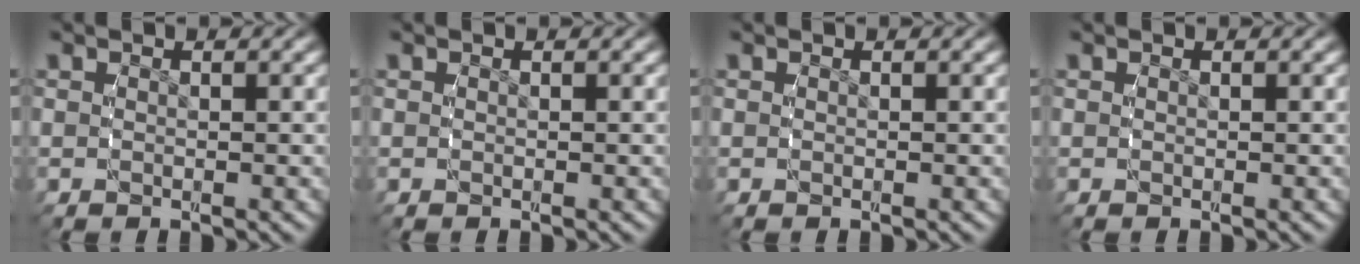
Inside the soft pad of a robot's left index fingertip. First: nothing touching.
{"total": 0.0}
{"total": 0.0}
{"total": 0.0}